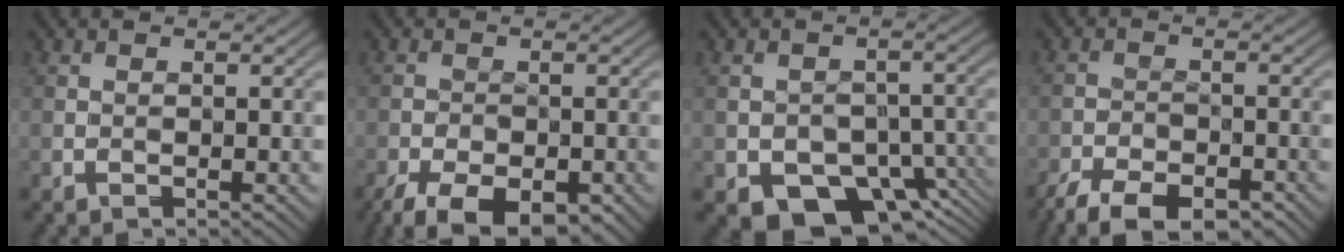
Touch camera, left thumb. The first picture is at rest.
{"total": 9.5, "force": [-6.7, 4.1, 5.4], "torque": [-0.097, -0.030, -0.096]}
{"total": 9.3, "force": [-5.3, 5.9, 4.9], "torque": [-0.072, -0.019, -0.079]}
{"total": 8.6, "force": [-7.1, 3.1, 3.8], "torque": [-0.058, -0.021, -0.116]}